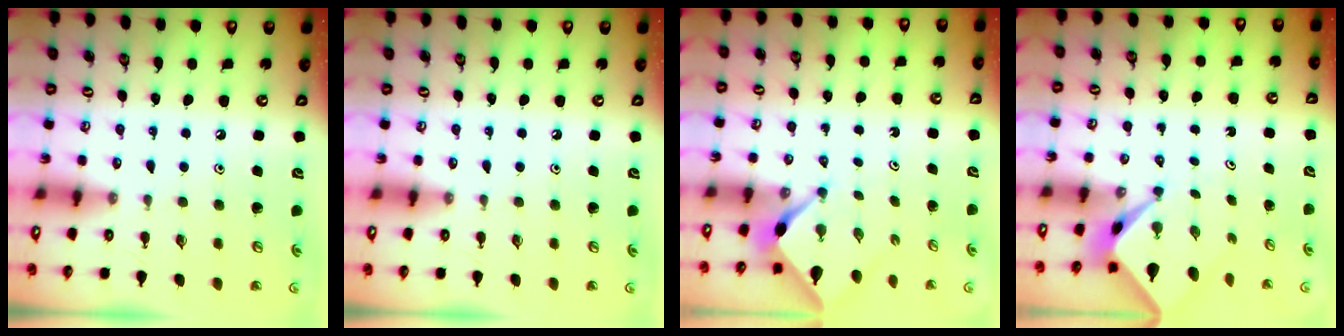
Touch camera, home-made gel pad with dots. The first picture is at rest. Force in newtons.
{"total": 0.0}
{"total": 2.2, "press": 2.2, "slide": 0.3}
{"total": 2.4, "press": 2.4, "slide": 0.1}